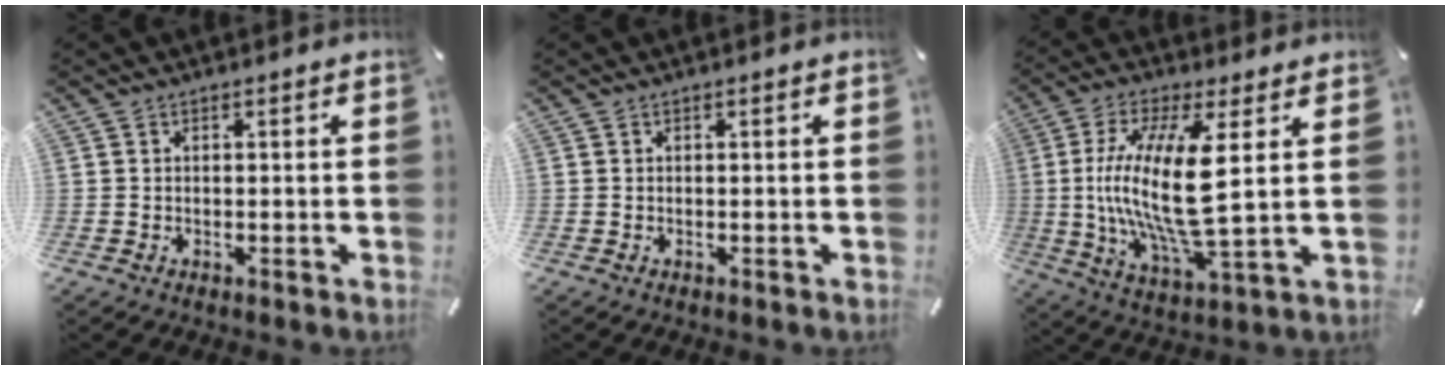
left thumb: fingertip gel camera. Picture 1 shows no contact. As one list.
[{"total": 0.0}, {"total": 19.2, "force": [2.0, 5.0, 18.4], "torque": [-0.396, -0.023, 0.020]}]